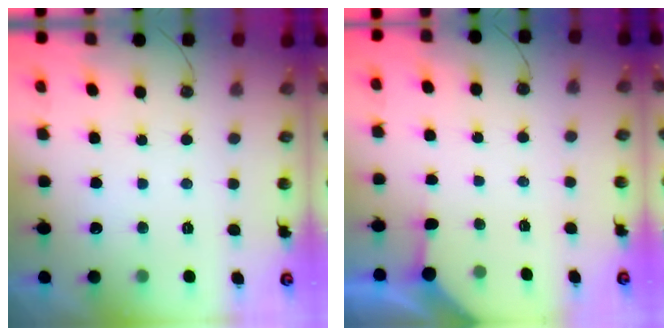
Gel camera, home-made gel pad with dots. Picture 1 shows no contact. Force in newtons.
{"total": 2.4, "press": 2.3, "slide": 0.3}